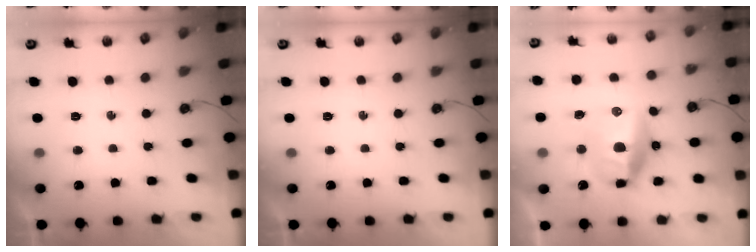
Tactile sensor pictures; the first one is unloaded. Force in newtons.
{"total": 0.0}
{"total": 18.1, "press": 16.0, "slide": 8.5}